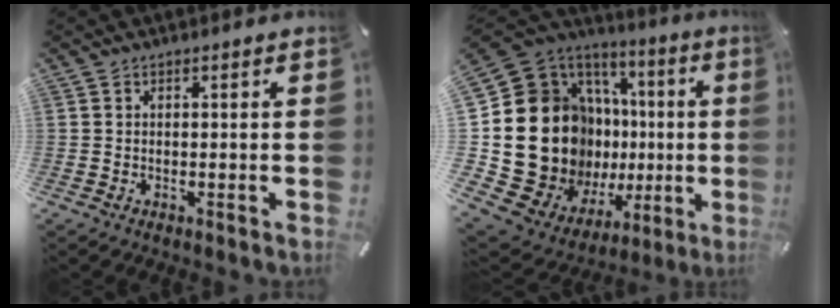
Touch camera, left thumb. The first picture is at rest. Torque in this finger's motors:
{"motor_torque": [2.41, 2.59, 2.02, -0.15, 0.25]}